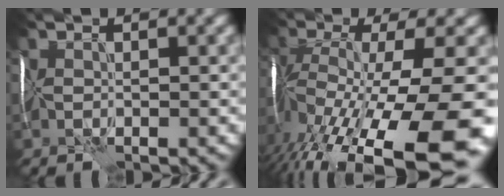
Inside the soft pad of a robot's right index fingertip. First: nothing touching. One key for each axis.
{"total": 15.8, "fx": -7.6, "fy": 5.5, "fz": 12.7, "tx": -0.242, "ty": -0.036, "tz": -0.105}